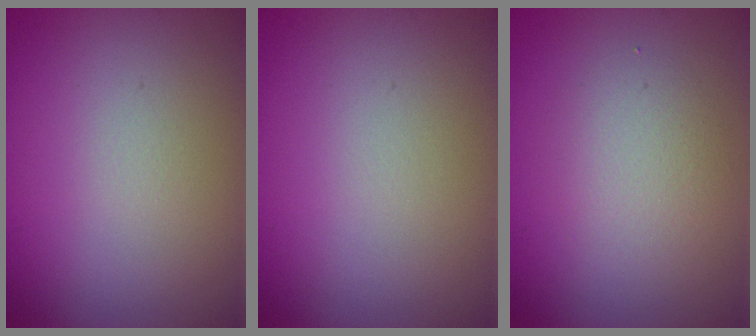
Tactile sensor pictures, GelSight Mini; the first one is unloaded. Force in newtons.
{"total": 0.0}
{"total": 2.2, "press": 2.1, "slide": 0.2}